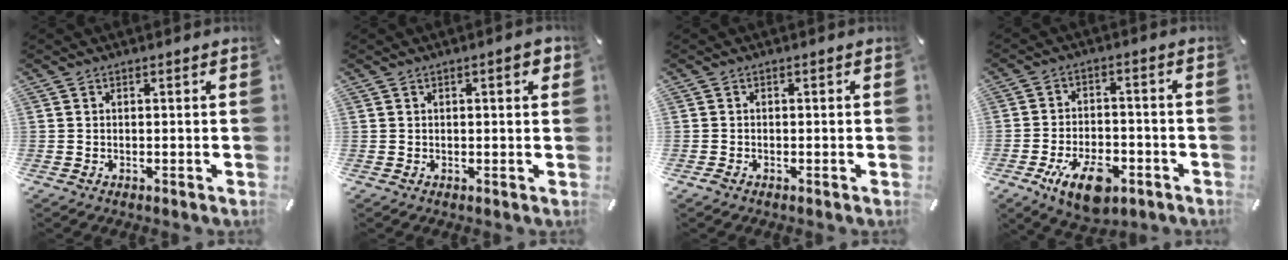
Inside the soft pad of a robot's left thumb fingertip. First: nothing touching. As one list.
[{"total": 2.8, "force": [1.0, 0.8, 2.5], "torque": [-0.034, -0.001, 0.011]}, {"total": 0.7, "force": [-0.5, 0.5, 0.1], "torque": [-0.001, 0.003, -0.012]}, {"total": 11.5, "force": [-5.6, 6.1, 7.9], "torque": [-0.143, 0.019, -0.096]}]